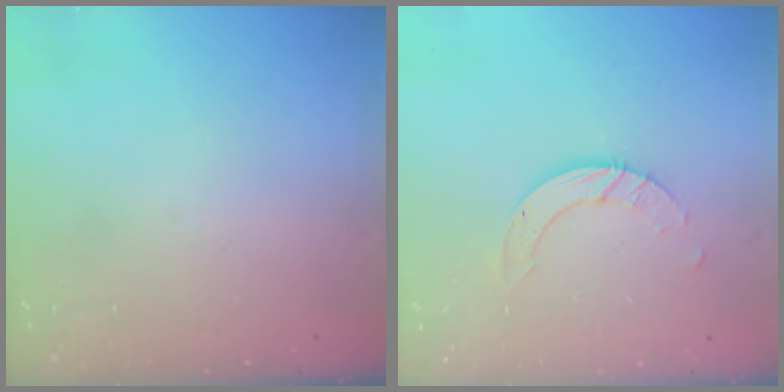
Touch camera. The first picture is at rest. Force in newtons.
{"total": 6.5, "press": 6.5, "slide": 0.5}